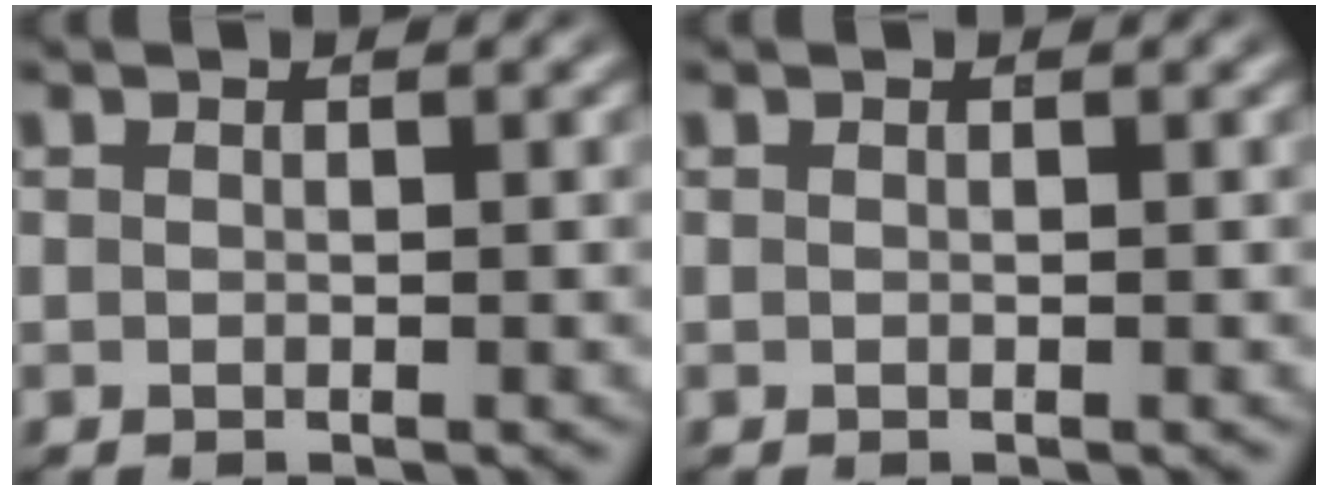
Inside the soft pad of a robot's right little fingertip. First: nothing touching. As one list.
[{"total": 0.0}]